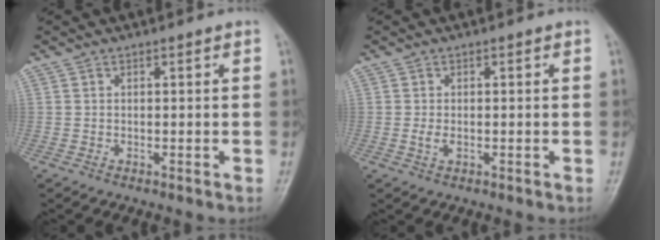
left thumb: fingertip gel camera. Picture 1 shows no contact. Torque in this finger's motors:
{"motor_torque": [0.02, 0.03, 0.25, 0.05, 0.00]}